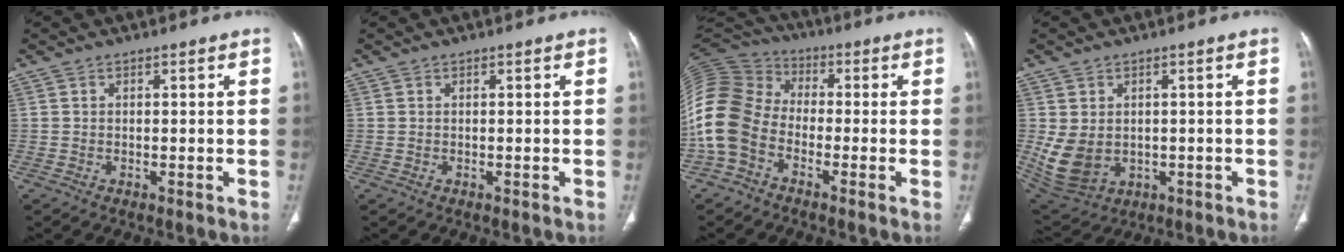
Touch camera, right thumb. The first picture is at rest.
{"total": 0.0}
{"total": 15.5, "force": [-4.6, 11.4, 9.5], "torque": [-0.208, 0.054, -0.104]}
{"total": 9.1, "force": [-0.4, 7.1, 5.6], "torque": [-0.106, -0.006, 0.020]}